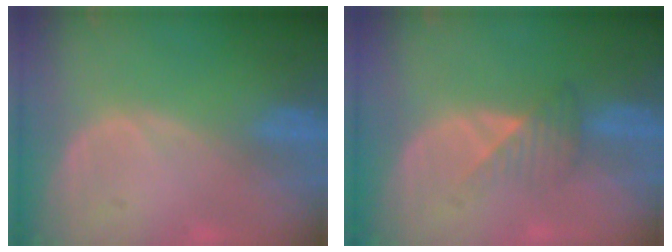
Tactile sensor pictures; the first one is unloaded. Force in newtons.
{"total": 3.3, "press": 3.1, "slide": 1.1}